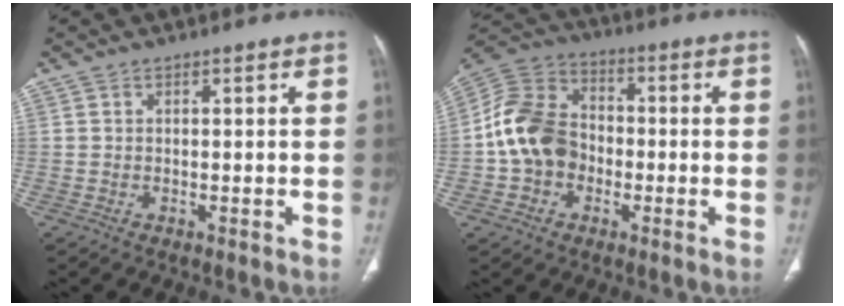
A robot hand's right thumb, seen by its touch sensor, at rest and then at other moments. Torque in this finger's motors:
{"motor_torque": [-0.23, 1.09, 0.20, -0.05, 0.16]}